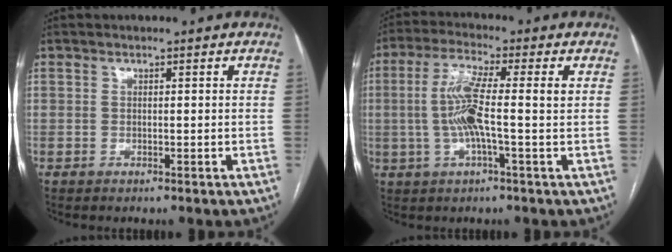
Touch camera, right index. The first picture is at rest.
{"total": 8.0, "force": [0.0, 0.8, 7.9], "torque": [-0.162, 0.014, -0.007]}